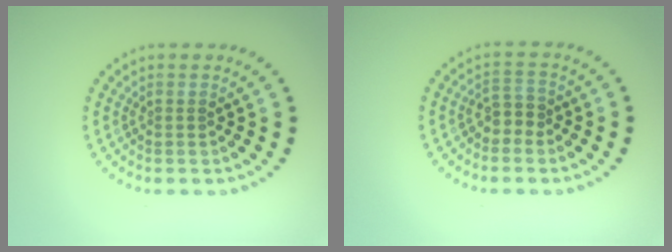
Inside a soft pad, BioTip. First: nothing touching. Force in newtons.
{"total": 1.8, "press": 1.6, "slide": 0.9}